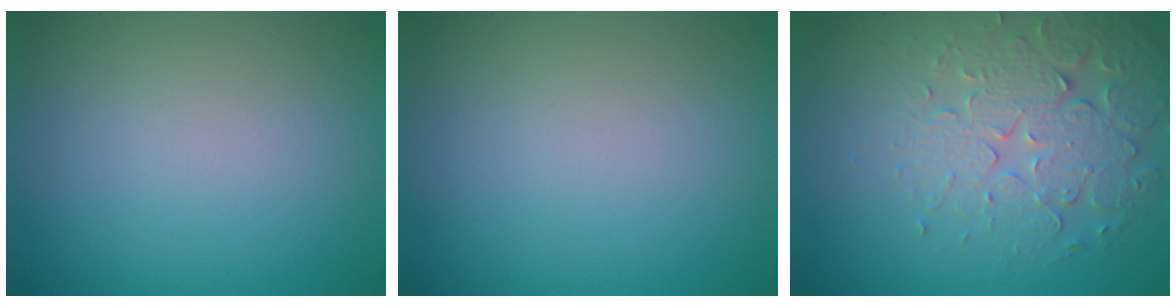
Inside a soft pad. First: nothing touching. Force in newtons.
{"total": 0.0}
{"total": 4.5, "press": 4.1, "slide": 1.9}